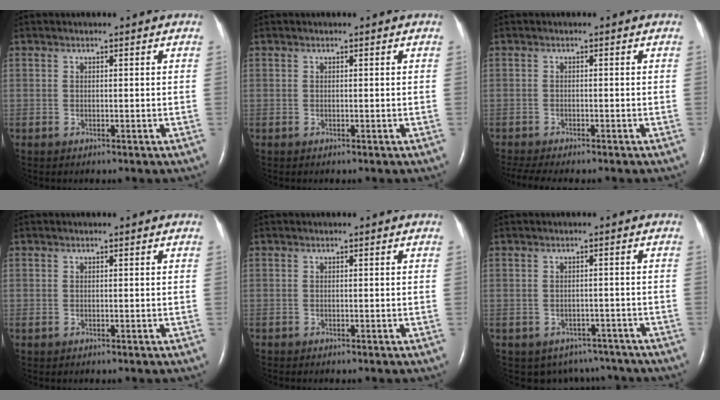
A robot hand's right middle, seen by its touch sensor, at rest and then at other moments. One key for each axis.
{"total": 0.0}
{"total": 5.4, "fx": -4.6, "fy": 0.5, "fz": 2.7, "tx": -0.046, "ty": -0.008, "tz": -0.072}
{"total": 0.0}
{"total": 0.0}
{"total": 6.0, "fx": -5.0, "fy": 3.3, "fz": 0.1, "tx": 0.007, "ty": 0.014, "tz": -0.050}